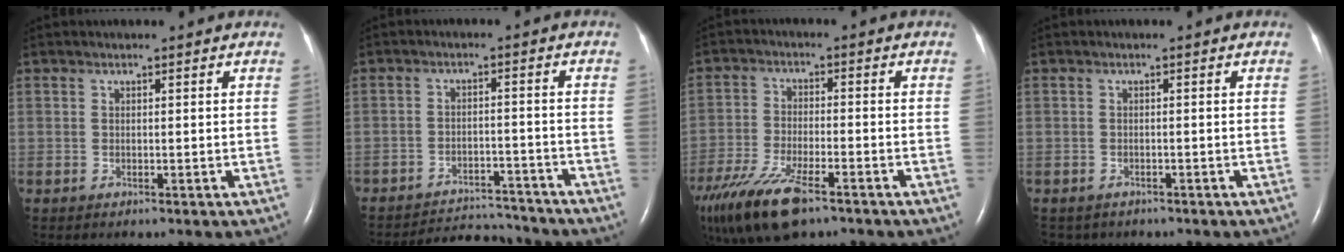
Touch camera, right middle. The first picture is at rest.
{"total": 8.1, "force": [-8.0, 1.1, -0.2], "torque": [0.001, 0.004, -0.120]}
{"total": 15.1, "force": [-10.2, 4.7, 10.1], "torque": [-0.239, -0.037, -0.182]}
{"total": 2.4, "force": [-2.0, 1.4, 0.1], "torque": [-0.006, 0.002, -0.026]}